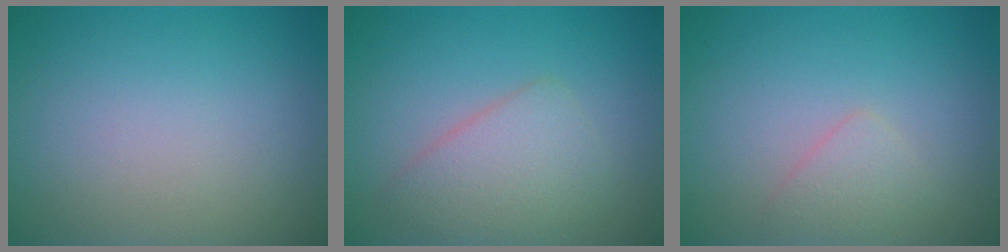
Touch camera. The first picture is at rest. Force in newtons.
{"total": 3.4, "press": 3.4, "slide": 0.0}
{"total": 1.5, "press": 1.5, "slide": 0.0}